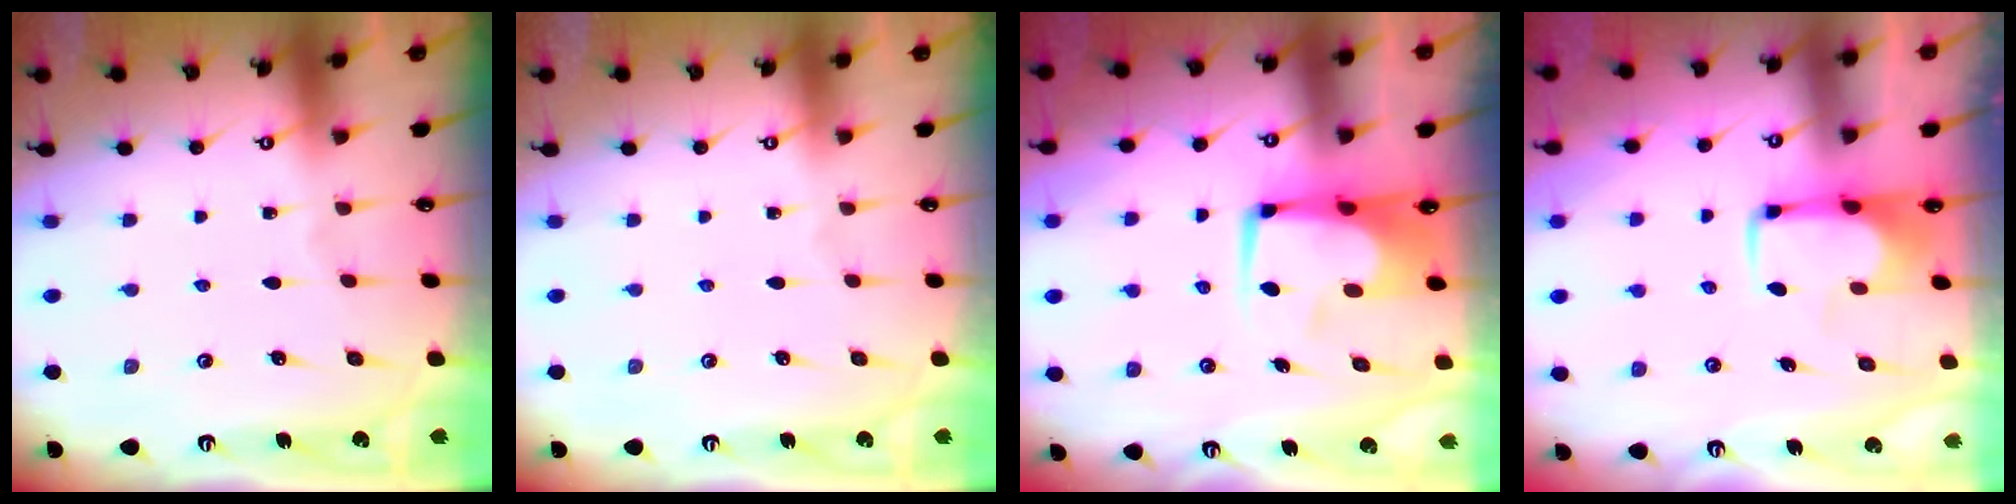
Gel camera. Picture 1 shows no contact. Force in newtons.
{"total": 0.0}
{"total": 7.6, "press": 7.4, "slide": 1.6}
{"total": 2.0, "press": 2.0, "slide": 0.4}